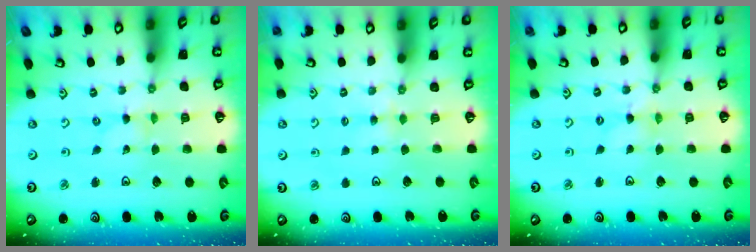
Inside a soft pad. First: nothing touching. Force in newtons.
{"total": 3.5, "press": 3.4, "slide": 0.4}
{"total": 1.2, "press": 1.1, "slide": 0.2}